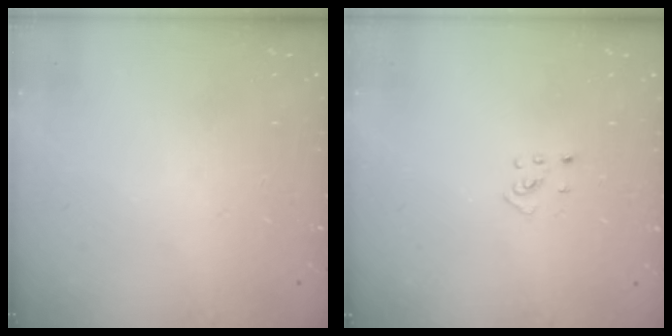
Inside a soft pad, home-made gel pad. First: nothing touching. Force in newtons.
{"total": 2.7, "press": 2.6, "slide": 0.6}